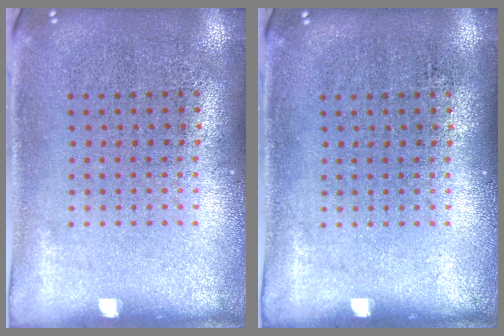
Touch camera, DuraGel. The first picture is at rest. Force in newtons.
{"total": 0.0}